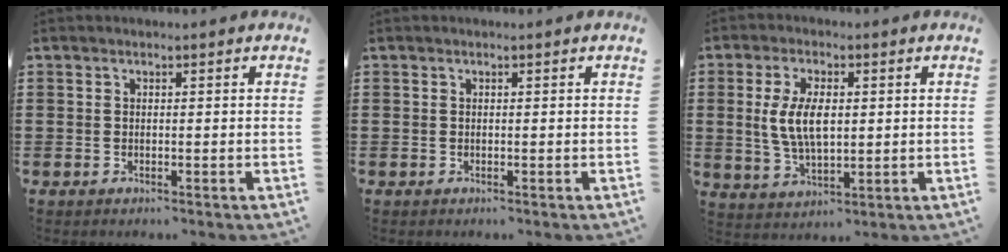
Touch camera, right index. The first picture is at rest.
{"total": 0.0}
{"total": 7.3, "force": [0.6, 3.6, 6.3], "torque": [-0.137, 0.007, 0.006]}